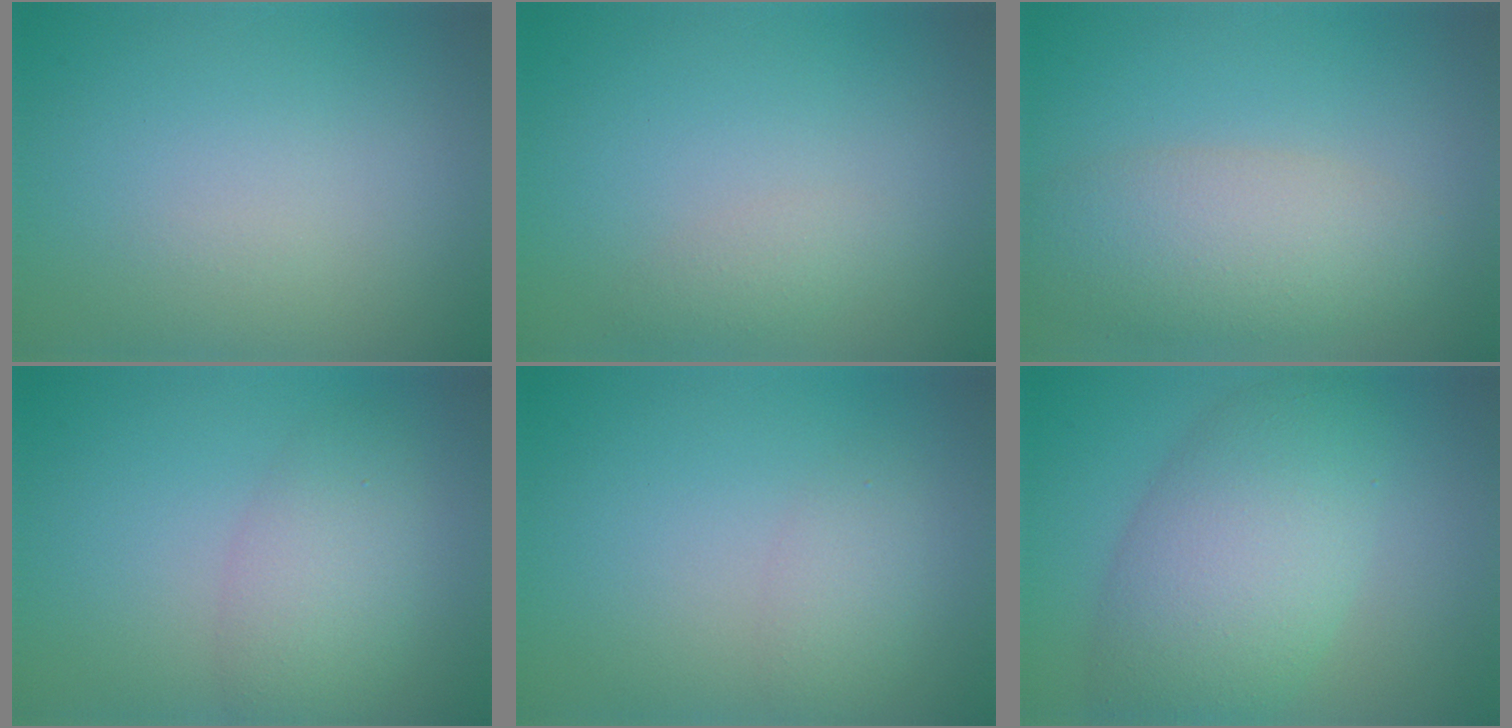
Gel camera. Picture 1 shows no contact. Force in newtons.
{"total": 1.1, "press": 1.1, "slide": 0.0}
{"total": 5.6, "press": 5.6, "slide": 0.3}
{"total": 3.8, "press": 3.8, "slide": 0.1}
{"total": 1.8, "press": 1.8, "slide": 0.1}
{"total": 7.7, "press": 7.7, "slide": 0.3}